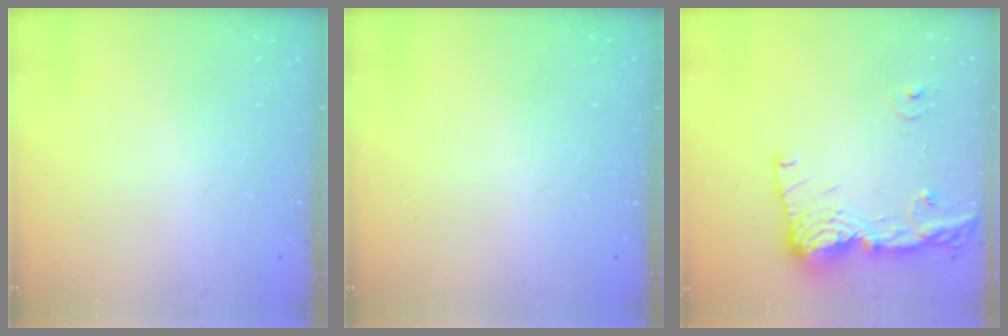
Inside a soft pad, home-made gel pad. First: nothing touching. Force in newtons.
{"total": 0.0}
{"total": 16.5, "press": 16.4, "slide": 2.1}